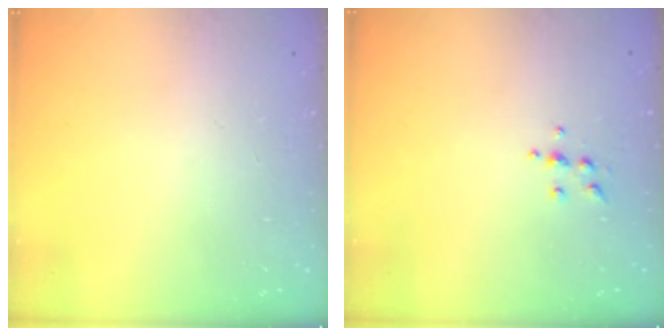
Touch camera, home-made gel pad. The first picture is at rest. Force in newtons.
{"total": 4.9, "press": 4.9, "slide": 0.7}